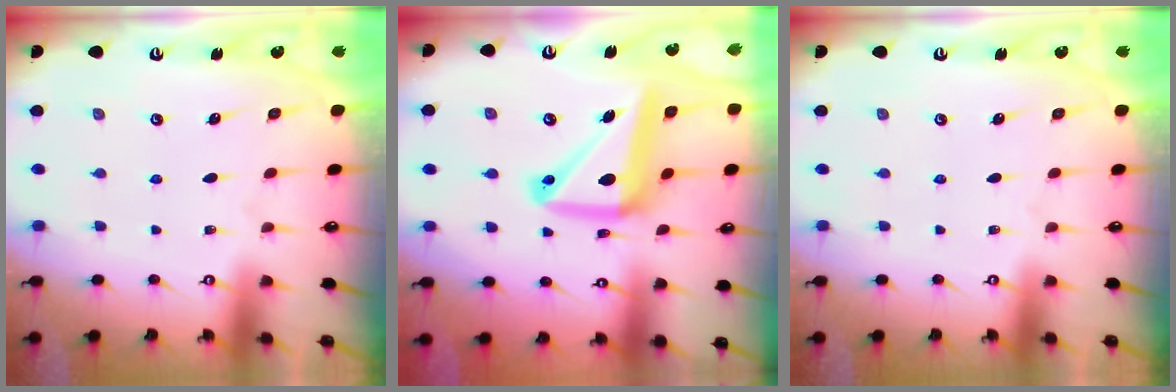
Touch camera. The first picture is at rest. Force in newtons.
{"total": 15.4, "press": 15.3, "slide": 1.9}
{"total": 0.0}